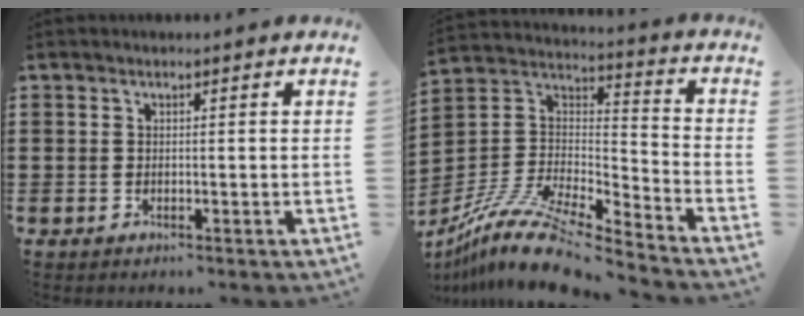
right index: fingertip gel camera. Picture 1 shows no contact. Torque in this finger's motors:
{"motor_torque": [-0.09, 0.02, 0.47, 0.07]}